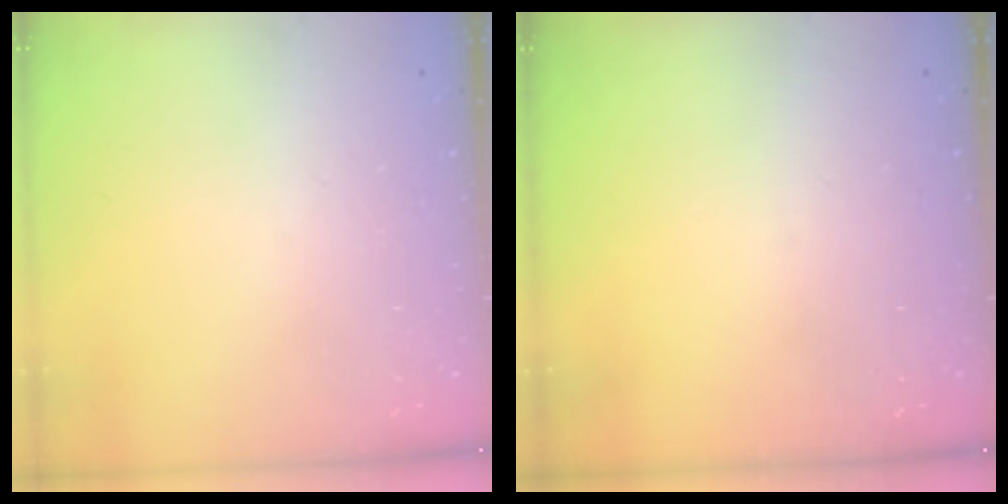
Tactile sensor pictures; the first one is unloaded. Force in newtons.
{"total": 0.0}